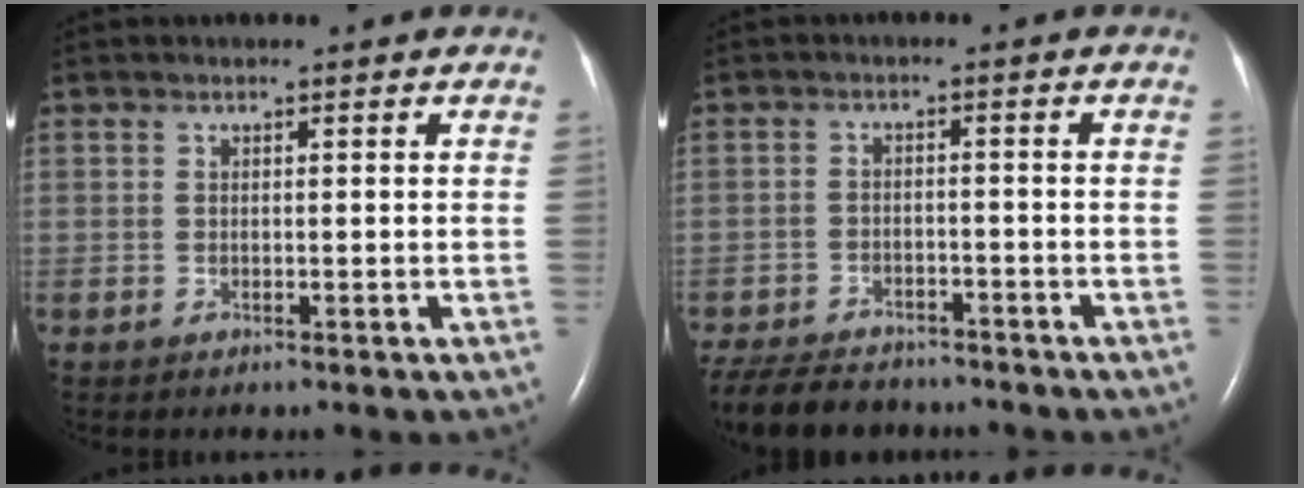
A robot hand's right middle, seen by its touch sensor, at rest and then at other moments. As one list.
[{"total": 11.6, "force": [-9.9, 4.3, 4.4], "torque": [-0.094, -0.013, -0.147]}]